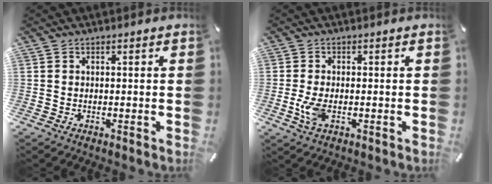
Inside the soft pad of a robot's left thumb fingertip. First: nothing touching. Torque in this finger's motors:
{"motor_torque": [1.59, 1.53, 0.77, -0.06, 0.08]}